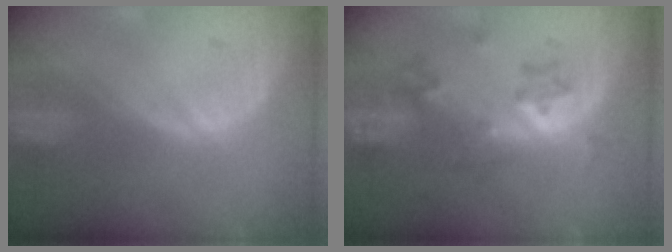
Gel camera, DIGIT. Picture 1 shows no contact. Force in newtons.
{"total": 6.2, "press": 5.9, "slide": 2.0}